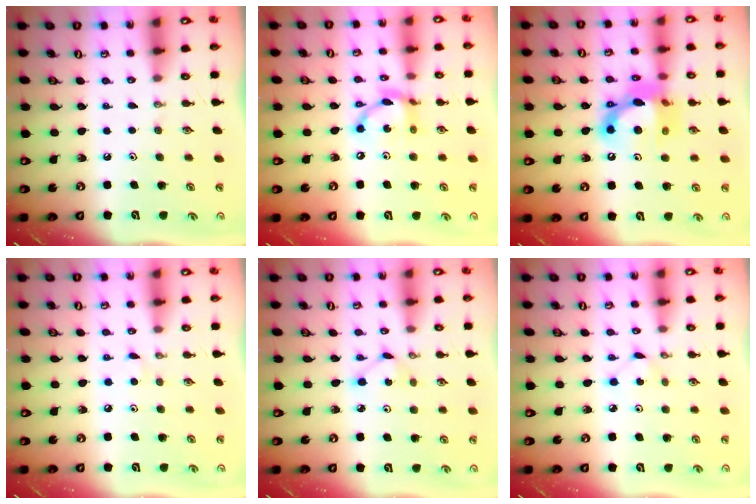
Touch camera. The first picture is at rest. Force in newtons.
{"total": 12.0, "press": 12.0, "slide": 0.9}
{"total": 14.5, "press": 14.4, "slide": 1.5}
{"total": 2.7, "press": 2.7, "slide": 0.4}
{"total": 3.2, "press": 3.2, "slide": 0.5}
{"total": 2.5, "press": 2.4, "slide": 0.3}